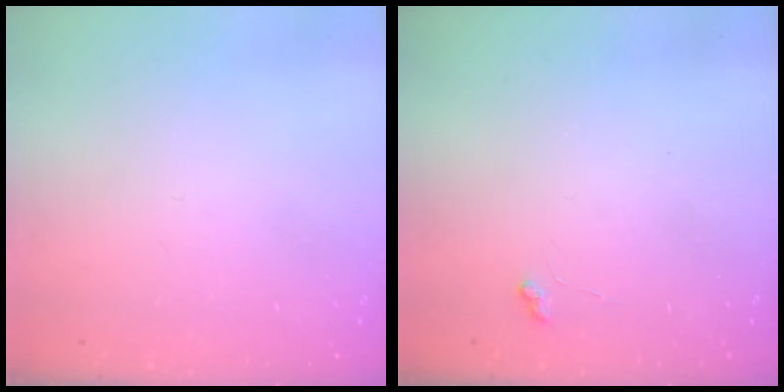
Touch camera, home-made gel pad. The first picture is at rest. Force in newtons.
{"total": 4.3, "press": 4.3, "slide": 0.6}